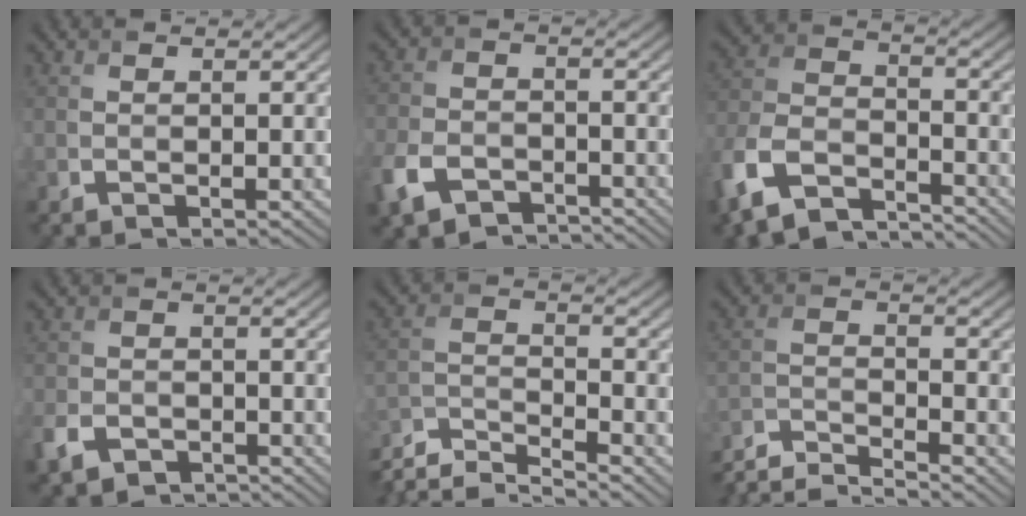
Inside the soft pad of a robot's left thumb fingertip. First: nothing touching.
{"total": 6.9, "force": [-4.5, 3.9, 3.5], "torque": [-0.085, -0.009, -0.096]}
{"total": 12.0, "force": [-8.2, 5.8, 6.5], "torque": [-0.158, -0.014, -0.159]}
{"total": 4.6, "force": [-3.1, 2.6, 2.1], "torque": [-0.048, -0.004, -0.064]}
{"total": 7.3, "force": [-5.8, 1.5, 4.0], "torque": [-0.093, -0.010, -0.118]}
{"total": 7.1, "force": [-6.2, 1.1, 3.3], "torque": [-0.072, -0.009, -0.122]}